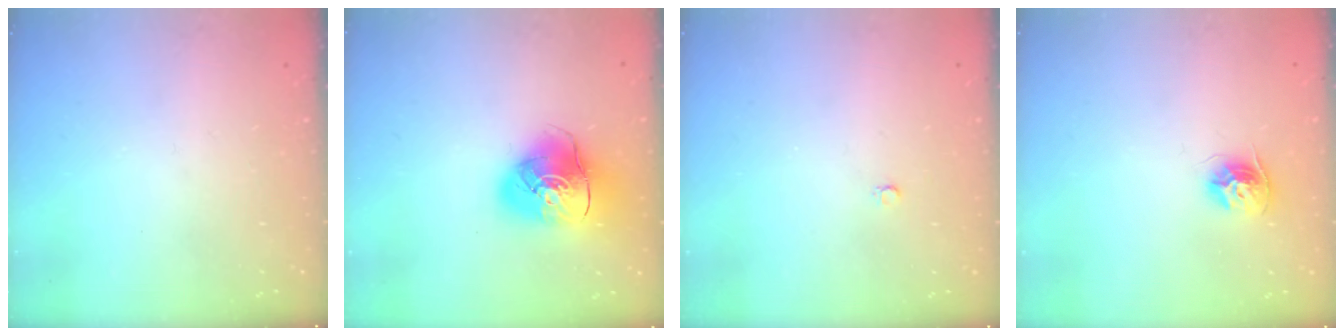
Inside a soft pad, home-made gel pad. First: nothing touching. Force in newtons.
{"total": 13.0, "press": 12.9, "slide": 2.0}
{"total": 2.0, "press": 2.0, "slide": 0.2}
{"total": 9.9, "press": 9.8, "slide": 0.9}